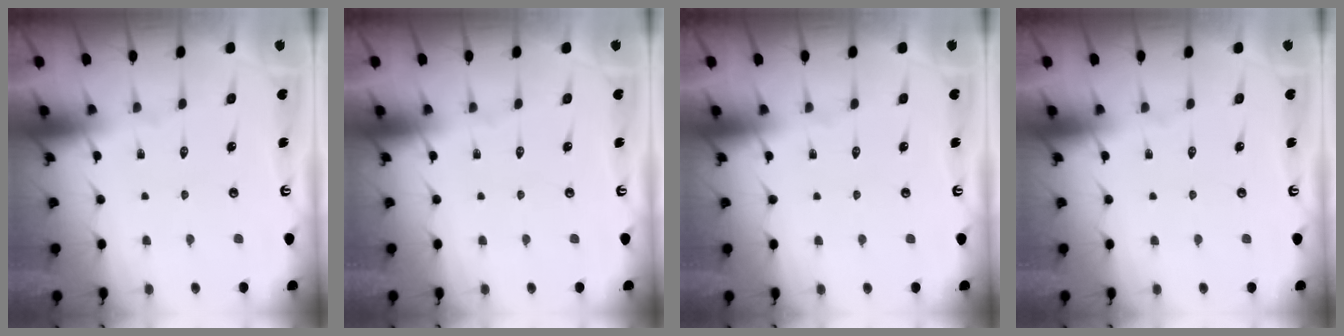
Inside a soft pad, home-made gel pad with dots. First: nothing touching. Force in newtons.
{"total": 0.0}
{"total": 0.0}
{"total": 0.0}